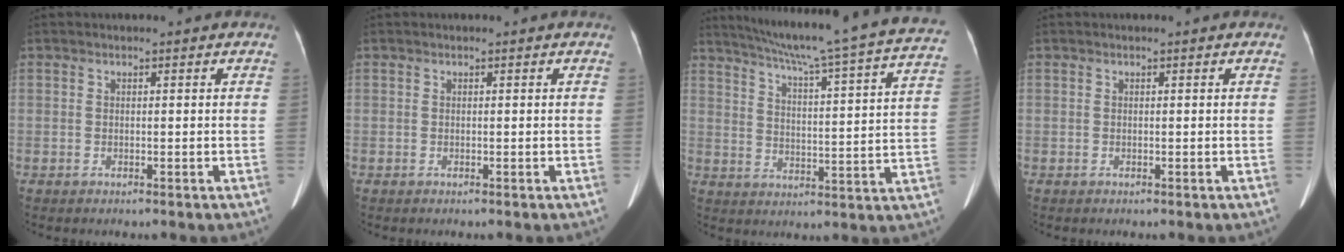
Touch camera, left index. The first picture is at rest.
{"total": 0.0}
{"total": 27.3, "force": [23.7, -0.2, 13.6], "torque": [-0.213, -0.051, 0.299]}
{"total": 0.0}